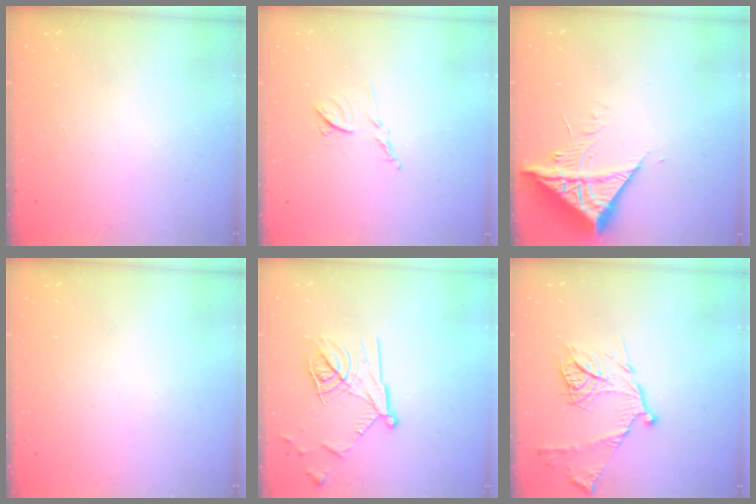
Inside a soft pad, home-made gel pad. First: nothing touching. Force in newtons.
{"total": 7.7, "press": 7.7, "slide": 0.5}
{"total": 10.4, "press": 10.3, "slide": 1.4}
{"total": 0.0}
{"total": 16.1, "press": 16.1, "slide": 0.6}
{"total": 15.0, "press": 14.9, "slide": 1.2}